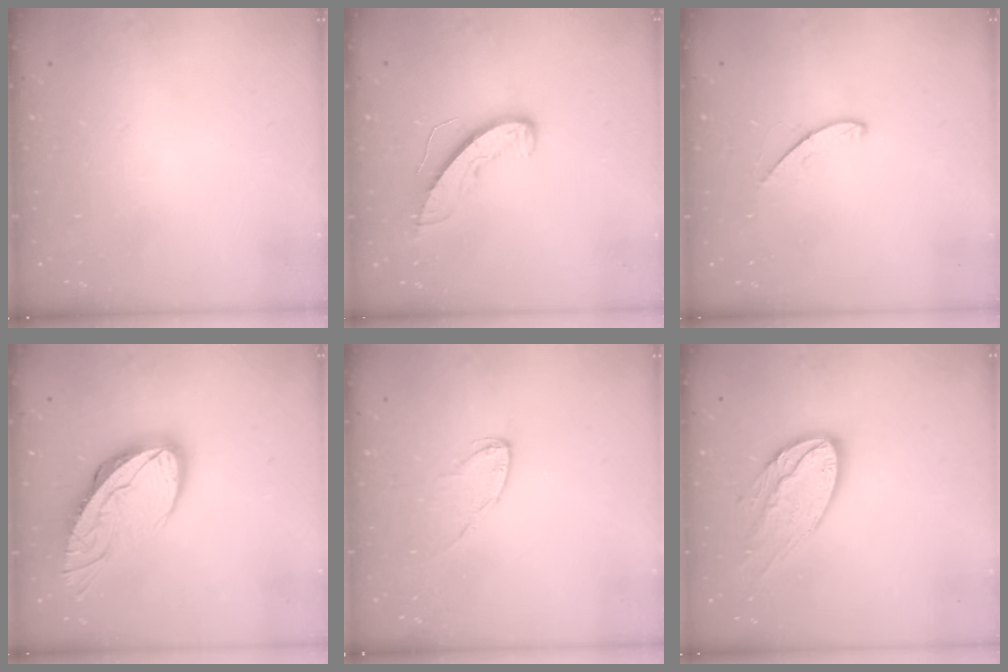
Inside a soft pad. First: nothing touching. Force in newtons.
{"total": 8.1, "press": 8.0, "slide": 0.6}
{"total": 4.5, "press": 4.5, "slide": 0.4}
{"total": 12.8, "press": 12.8, "slide": 1.6}
{"total": 5.3, "press": 5.3, "slide": 0.5}
{"total": 15.1, "press": 15.1, "slide": 1.4}